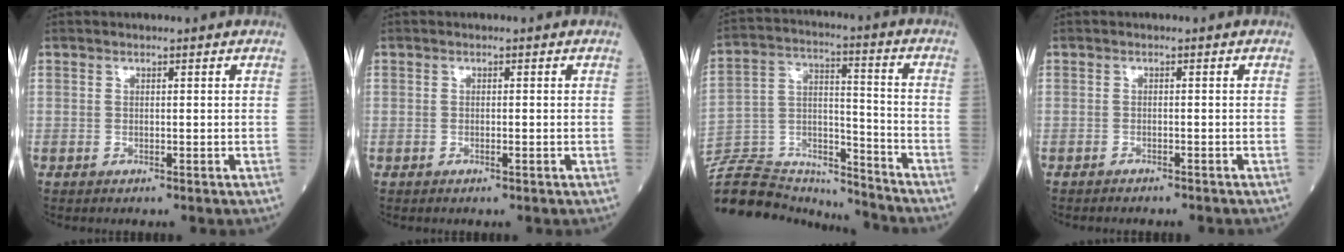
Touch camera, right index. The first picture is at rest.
{"total": 0.6, "force": [-0.3, 0.1, 0.5], "torque": [-0.010, 0.000, -0.004]}
{"total": 21.5, "force": [-20.0, 5.7, 5.6], "torque": [-0.159, 0.022, -0.330]}
{"total": 3.5, "force": [-3.2, 0.7, 1.1], "torque": [-0.015, -0.003, -0.039]}